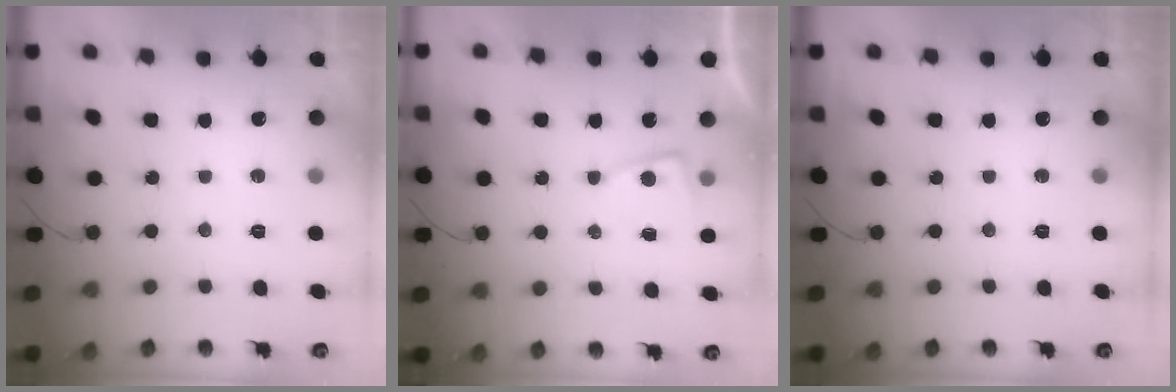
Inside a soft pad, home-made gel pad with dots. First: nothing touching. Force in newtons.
{"total": 2.6, "press": 2.6, "slide": 0.4}
{"total": 0.0}